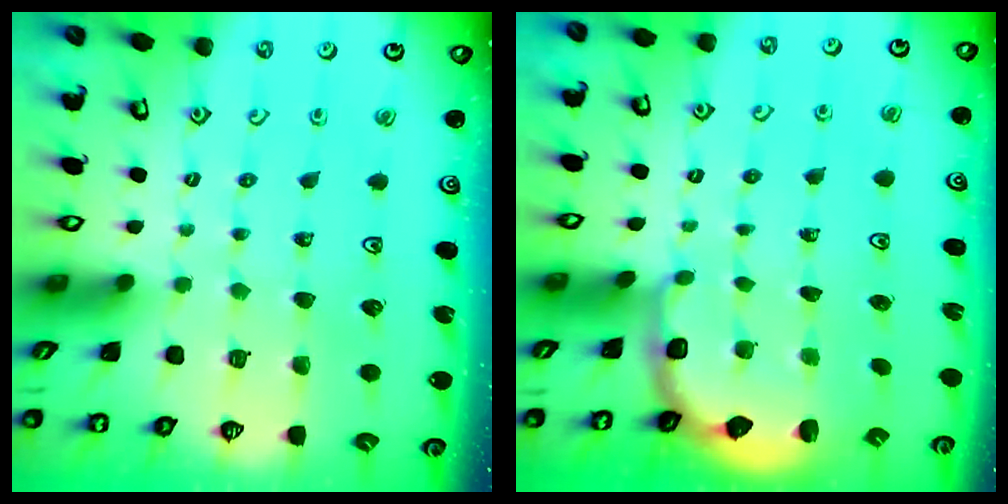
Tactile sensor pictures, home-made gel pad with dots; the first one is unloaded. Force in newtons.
{"total": 2.7, "press": 2.0, "slide": 1.9}